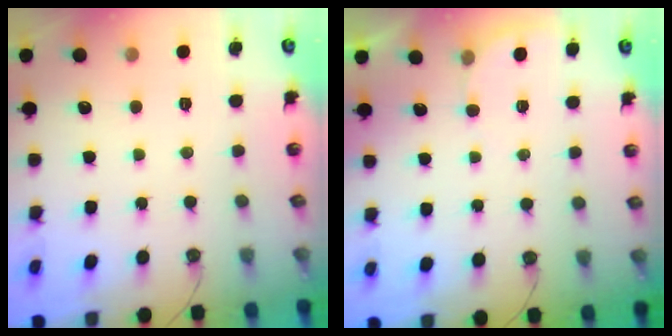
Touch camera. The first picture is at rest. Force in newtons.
{"total": 1.6, "press": 1.6, "slide": 0.0}